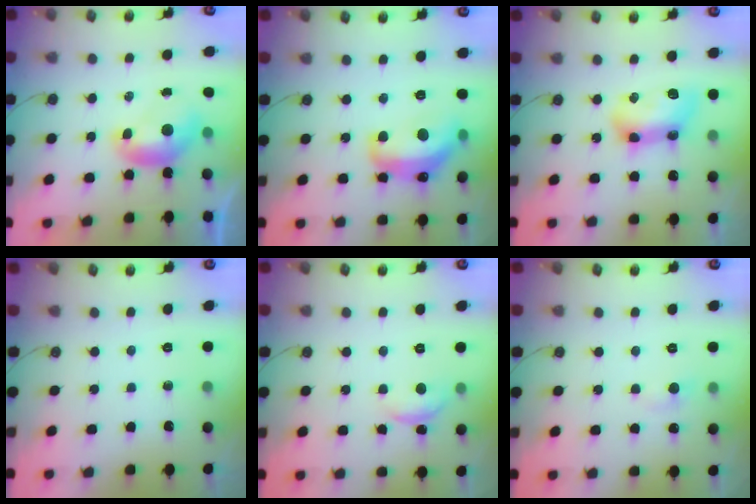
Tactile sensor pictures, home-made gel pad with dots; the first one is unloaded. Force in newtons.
{"total": 9.5, "press": 9.4, "slide": 1.0}
{"total": 11.5, "press": 11.5, "slide": 0.6}
{"total": 0.0}
{"total": 1.5, "press": 1.3, "slide": 0.7}
{"total": 0.6, "press": 0.1, "slide": 0.6}